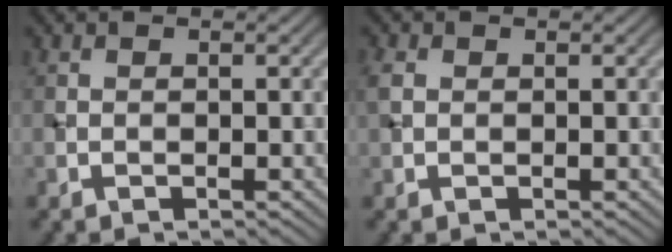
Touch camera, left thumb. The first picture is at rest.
{"total": 1.6, "force": [0.4, 1.2, 0.9], "torque": [-0.028, 0.005, 0.005]}